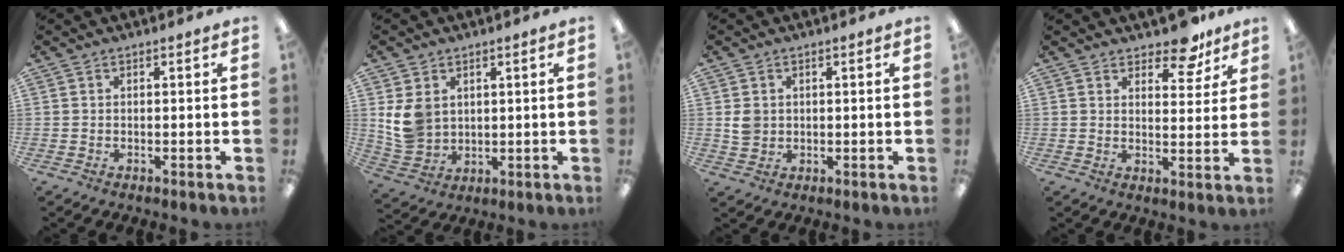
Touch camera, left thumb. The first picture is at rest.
{"total": 8.4, "force": [2.5, 6.9, 4.2], "torque": [-0.093, 0.003, 0.050]}
{"total": 3.6, "force": [0.7, 3.2, 1.4], "torque": [-0.021, 0.004, 0.013]}
{"total": 8.7, "force": [6.9, 3.6, 3.8], "torque": [-0.038, -0.041, 0.118]}